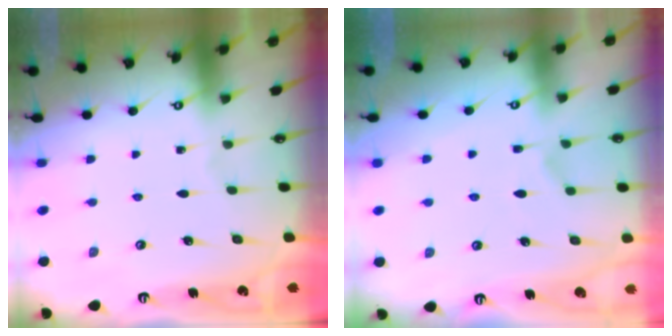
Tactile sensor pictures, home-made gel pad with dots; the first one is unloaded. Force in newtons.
{"total": 1.6, "press": 0.8, "slide": 1.4}